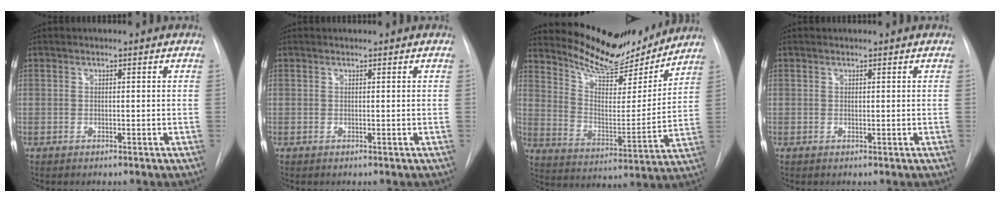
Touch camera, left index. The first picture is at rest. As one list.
[{"total": 0.0}, {"total": 14.3, "force": [13.5, 3.1, 3.4], "torque": [-0.063, -0.027, 0.216]}, {"total": 0.0}]